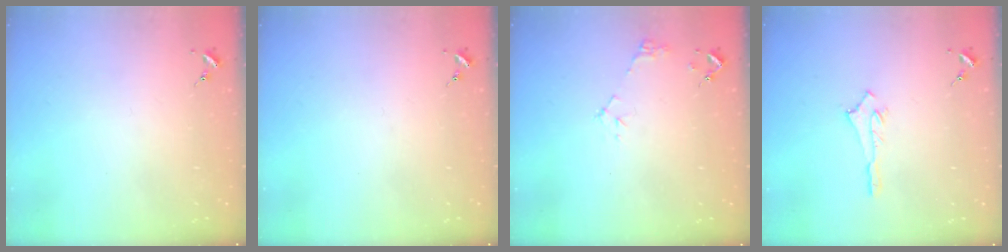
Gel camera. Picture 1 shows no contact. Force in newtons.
{"total": 0.0}
{"total": 6.4, "press": 6.4, "slide": 0.6}
{"total": 3.0, "press": 3.0, "slide": 0.2}